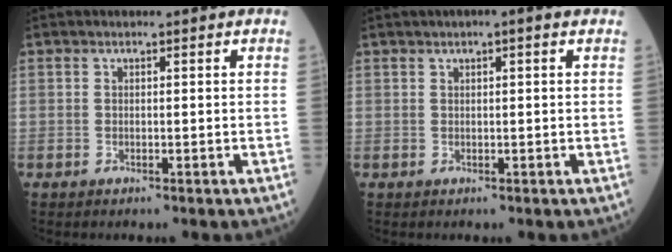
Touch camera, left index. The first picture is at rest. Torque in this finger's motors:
{"motor_torque": [-0.15, -0.19, -0.52, -0.01]}